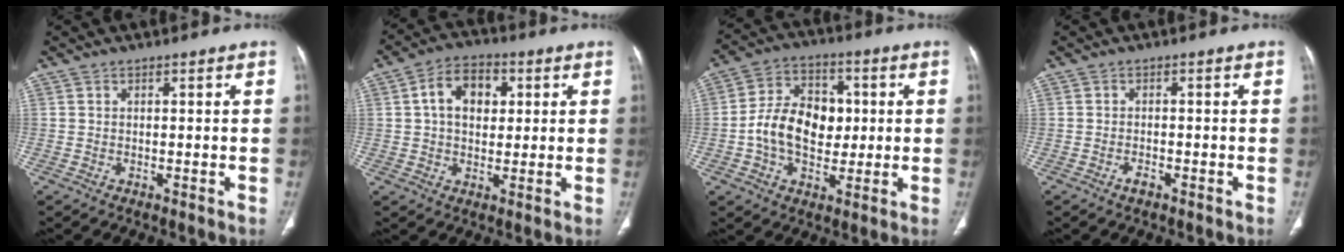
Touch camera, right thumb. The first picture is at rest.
{"total": 9.3, "force": [2.1, 6.4, 6.4], "torque": [-0.084, 0.009, 0.029]}
{"total": 13.4, "force": [-0.2, 9.6, 9.3], "torque": [-0.134, 0.019, -0.007]}
{"total": 1.5, "force": [-1.1, 0.6, 1.0], "torque": [-0.021, 0.005, -0.018]}